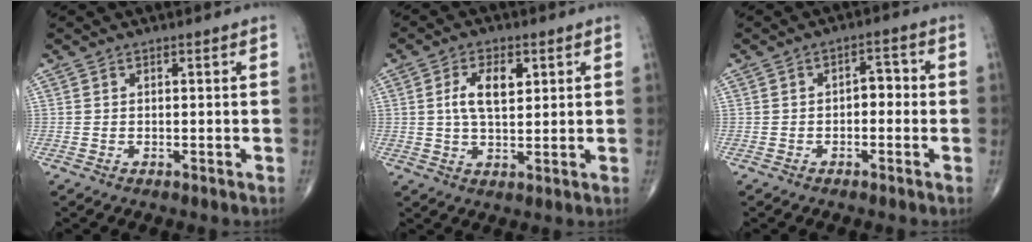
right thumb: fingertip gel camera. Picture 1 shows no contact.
{"total": 6.9, "force": [1.8, 3.5, 5.6], "torque": [-0.096, -0.004, 0.033]}
{"total": 3.6, "force": [-0.6, 2.2, 2.7], "torque": [-0.020, 0.017, -0.017]}